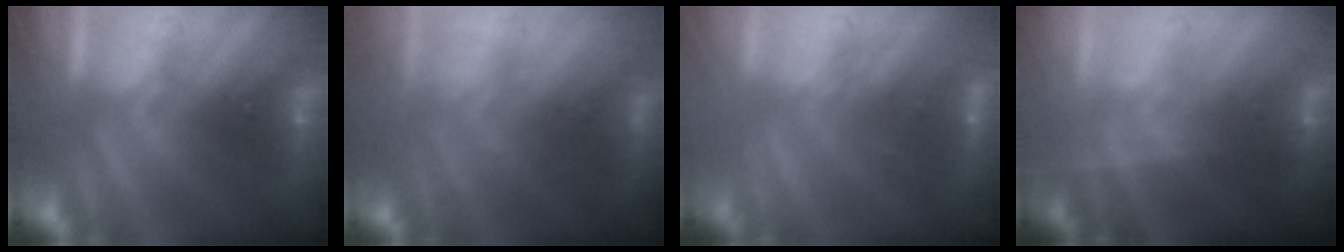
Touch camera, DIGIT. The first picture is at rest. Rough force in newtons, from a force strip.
{"total": 7.6}
{"total": 3.1}
{"total": 1.6}